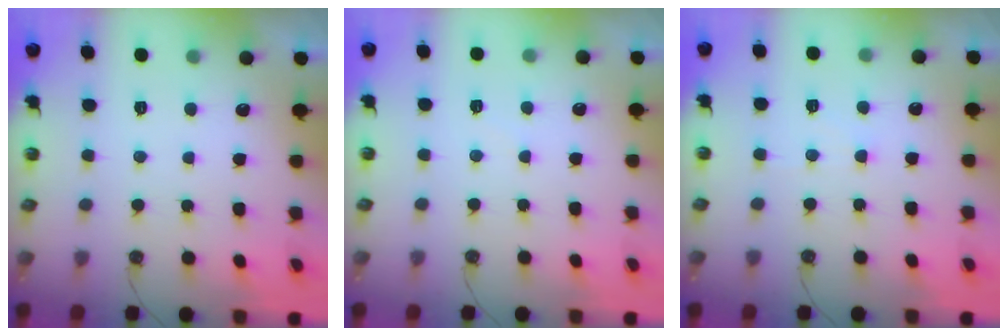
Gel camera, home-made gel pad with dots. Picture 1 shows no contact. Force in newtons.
{"total": 2.9, "press": 2.9, "slide": 0.4}
{"total": 2.8, "press": 2.7, "slide": 0.4}